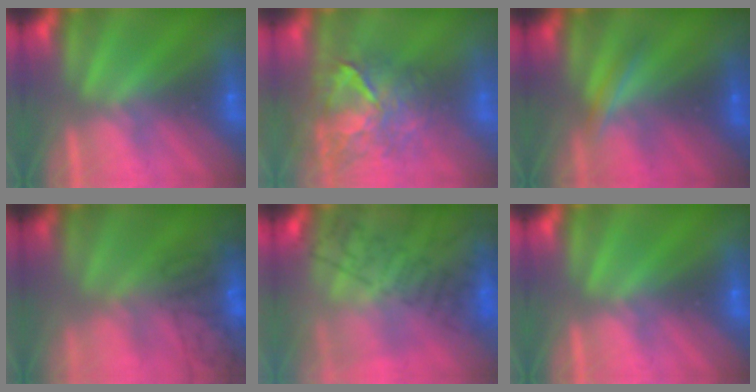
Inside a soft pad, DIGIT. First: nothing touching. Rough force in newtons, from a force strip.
{"total": 8.3}
{"total": 1.8}
{"total": 9.6}
{"total": 8.7}
{"total": 0.0}